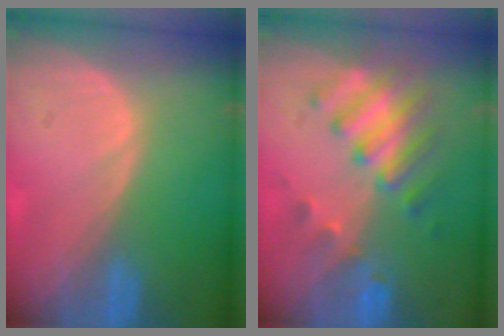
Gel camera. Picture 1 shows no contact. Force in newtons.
{"total": 8.3, "press": 7.3, "slide": 3.9}